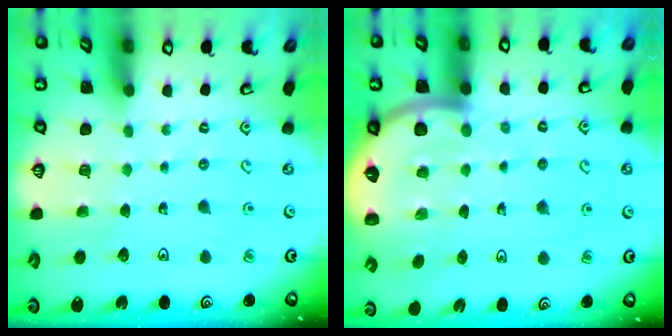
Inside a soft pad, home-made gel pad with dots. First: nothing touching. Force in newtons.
{"total": 7.3, "press": 7.2, "slide": 1.1}